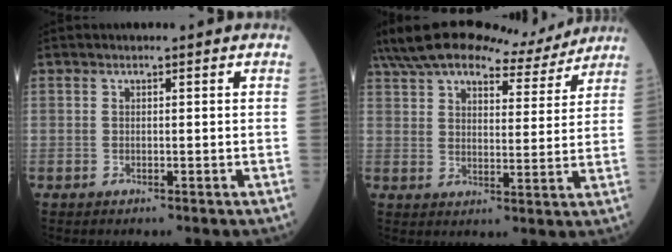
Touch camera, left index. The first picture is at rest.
{"total": 18.1, "force": [16.0, 4.5, 7.2], "torque": [-0.124, 0.030, 0.232]}